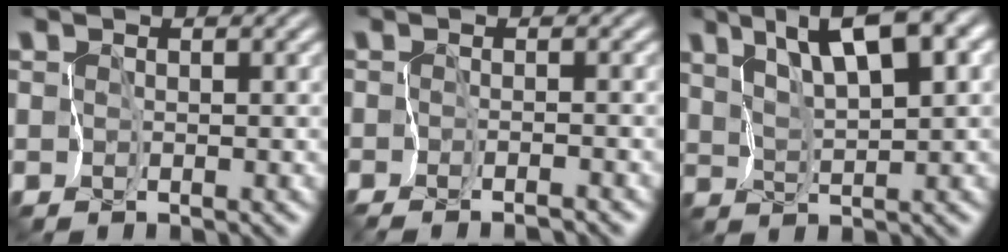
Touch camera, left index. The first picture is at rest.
{"total": 1.7, "force": [-1.6, -0.5, 0.4], "torque": [-0.011, -0.008, -0.036]}
{"total": 7.5, "force": [4.6, 1.4, 5.8], "torque": [-0.121, 0.015, 0.080]}